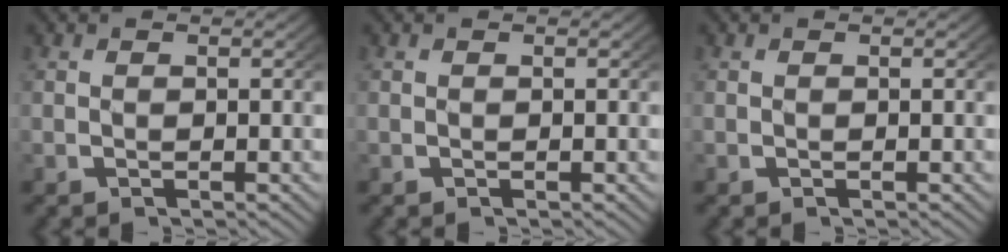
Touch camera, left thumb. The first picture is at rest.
{"total": 0.0}
{"total": 0.0}